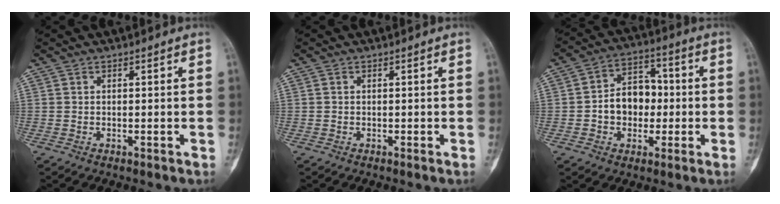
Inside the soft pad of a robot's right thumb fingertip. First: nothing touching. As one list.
[{"total": 0.0}, {"total": 10.2, "force": [-0.8, 7.7, 6.6], "torque": [-0.068, 0.033, -0.021]}]